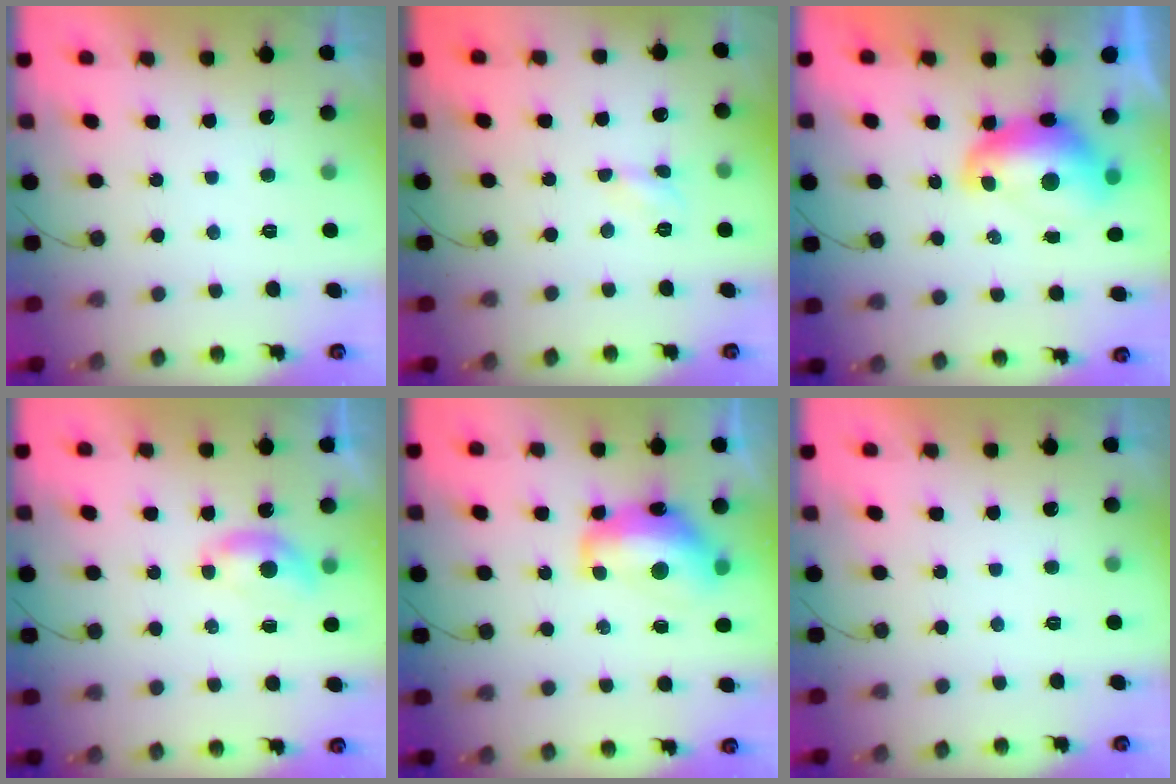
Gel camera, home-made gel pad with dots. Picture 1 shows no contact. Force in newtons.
{"total": 2.9, "press": 2.9, "slide": 0.4}
{"total": 10.3, "press": 10.3, "slide": 1.2}
{"total": 4.7, "press": 4.7, "slide": 0.6}
{"total": 12.7, "press": 12.7, "slide": 0.9}
{"total": 0.0}